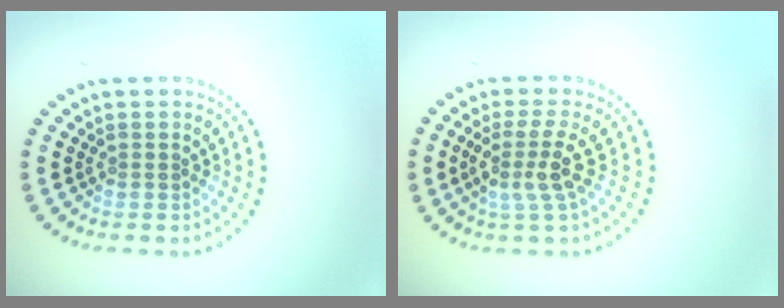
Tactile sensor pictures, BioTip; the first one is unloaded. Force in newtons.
{"total": 3.2, "press": 2.4, "slide": 2.0}